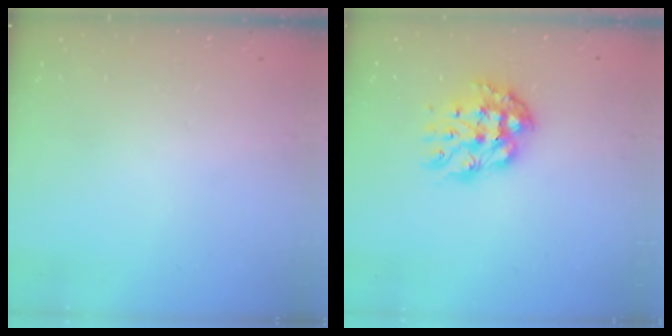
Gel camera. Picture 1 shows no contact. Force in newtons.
{"total": 10.2, "press": 10.1, "slide": 0.8}